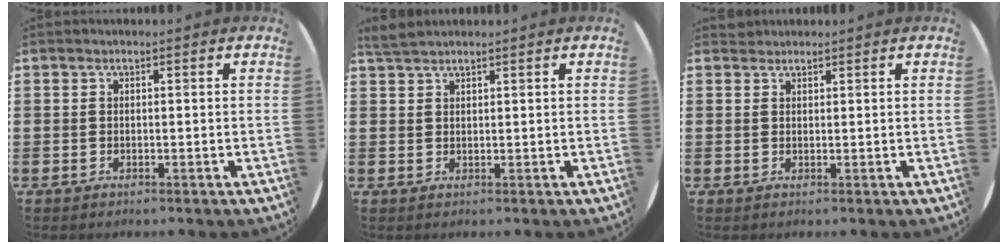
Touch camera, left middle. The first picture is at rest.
{"total": 1.8, "force": [1.7, 0.2, 0.5], "torque": [-0.014, 0.003, 0.034]}
{"total": 1.0, "force": [1.0, 0.2, -0.2], "torque": [0.001, 0.002, 0.019]}